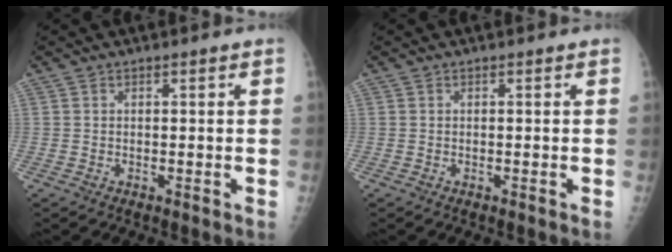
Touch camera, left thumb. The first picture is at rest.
{"total": 0.0}